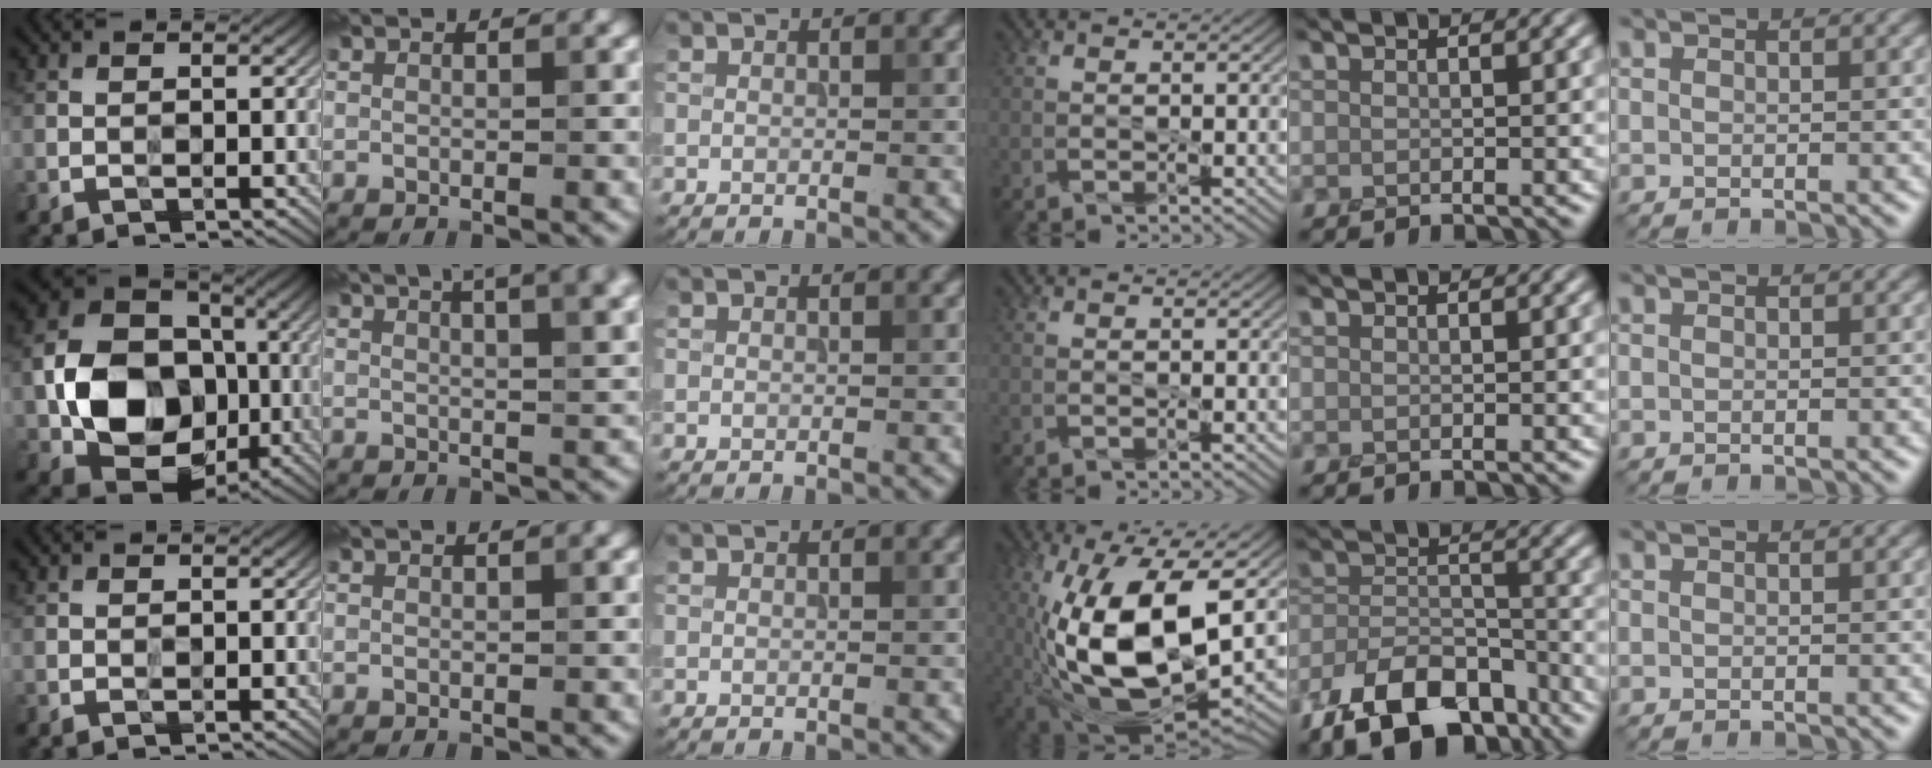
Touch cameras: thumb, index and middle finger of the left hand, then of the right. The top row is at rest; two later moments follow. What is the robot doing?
{"motion": "peel", "object": "velcro strap"}